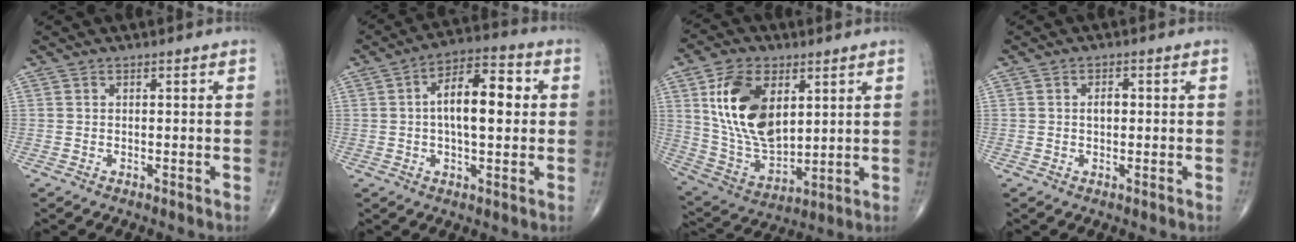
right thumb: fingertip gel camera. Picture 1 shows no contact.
{"total": 12.4, "force": [1.3, 5.6, 11.0], "torque": [-0.164, 0.021, 0.014]}
{"total": 17.6, "force": [5.2, 10.3, 13.3], "torque": [-0.230, -0.022, 0.109]}
{"total": 2.1, "force": [0.1, 1.3, 1.6], "torque": [-0.021, 0.004, 0.000]}